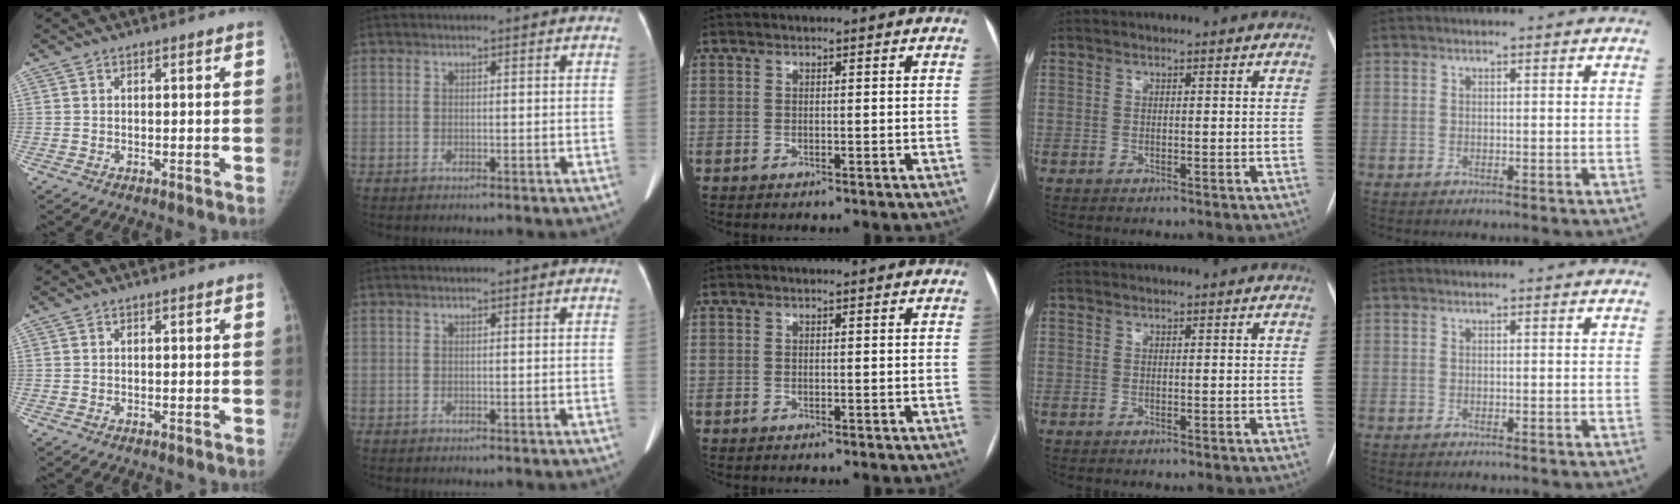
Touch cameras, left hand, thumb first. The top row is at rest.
{}